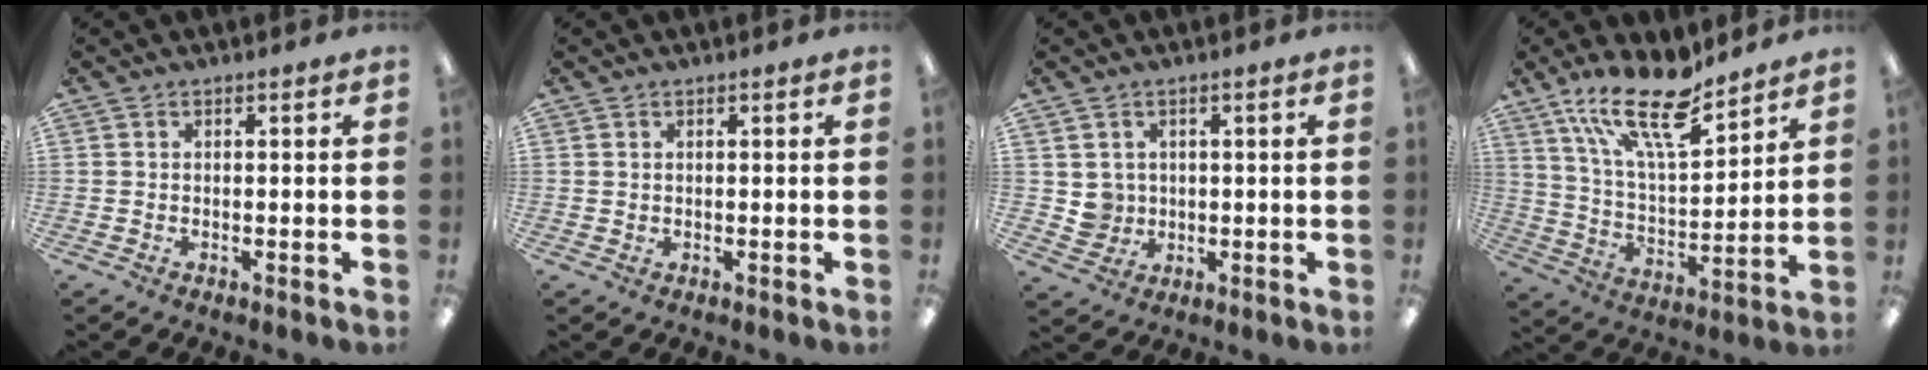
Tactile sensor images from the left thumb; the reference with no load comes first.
{"total": 0.7, "force": [0.6, 0.3, 0.1], "torque": [-0.003, 0.000, 0.012]}
{"total": 4.1, "force": [1.8, 3.7, -0.1], "torque": [-0.006, -0.004, 0.034]}
{"total": 19.6, "force": [13.8, 6.6, 12.3], "torque": [-0.223, -0.073, 0.238]}